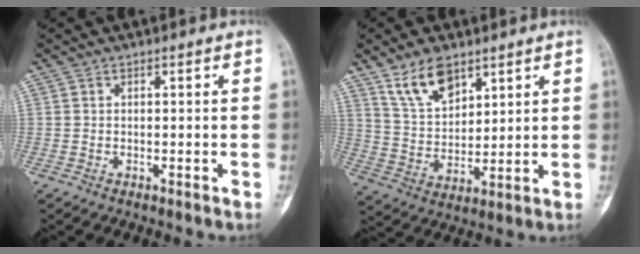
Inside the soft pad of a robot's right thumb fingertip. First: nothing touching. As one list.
[{"total": 10.0, "force": [6.7, 5.1, 5.4], "torque": [-0.083, -0.035, 0.136]}]